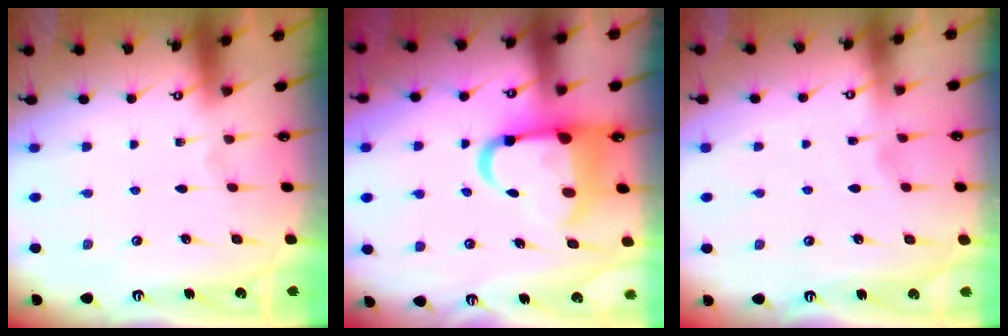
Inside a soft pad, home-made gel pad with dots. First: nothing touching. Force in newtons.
{"total": 11.8, "press": 11.4, "slide": 3.0}
{"total": 2.0, "press": 2.0, "slide": 0.1}